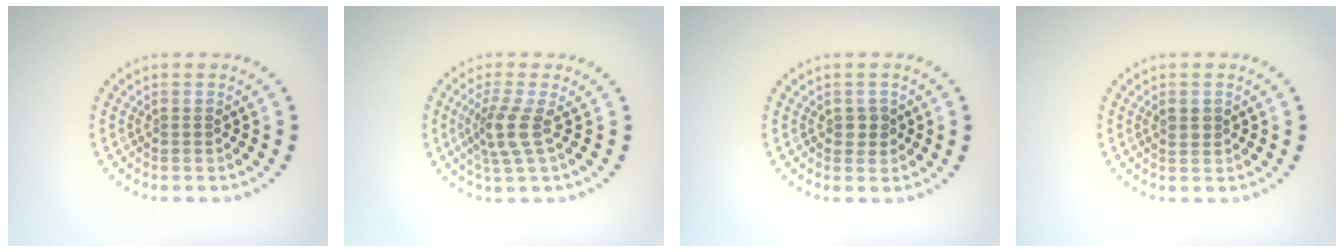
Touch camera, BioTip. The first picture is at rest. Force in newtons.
{"total": 2.8, "press": 2.1, "slide": 1.8}
{"total": 1.3, "press": 1.3, "slide": 0.4}
{"total": 1.2, "press": 1.2, "slide": 0.2}